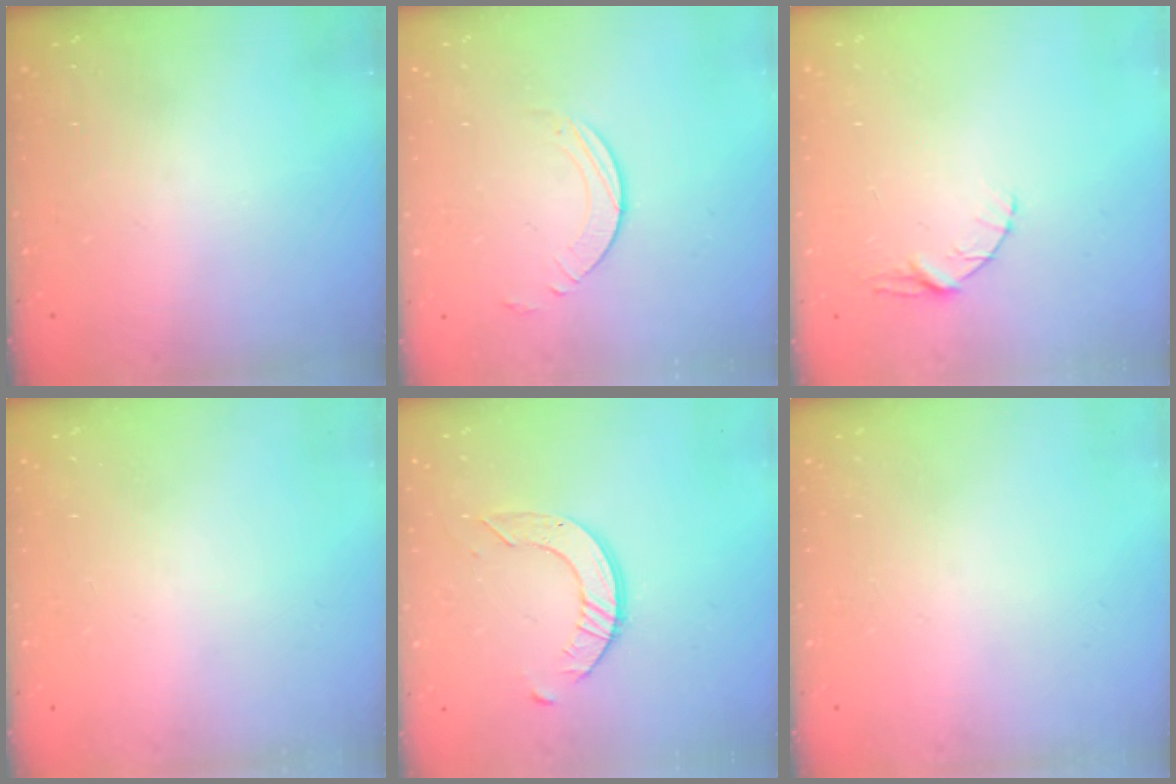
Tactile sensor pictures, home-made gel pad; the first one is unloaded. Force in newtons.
{"total": 3.9, "press": 3.8, "slide": 0.5}
{"total": 3.4, "press": 3.3, "slide": 0.5}
{"total": 0.0}
{"total": 6.5, "press": 6.5, "slide": 0.6}
{"total": 0.0}